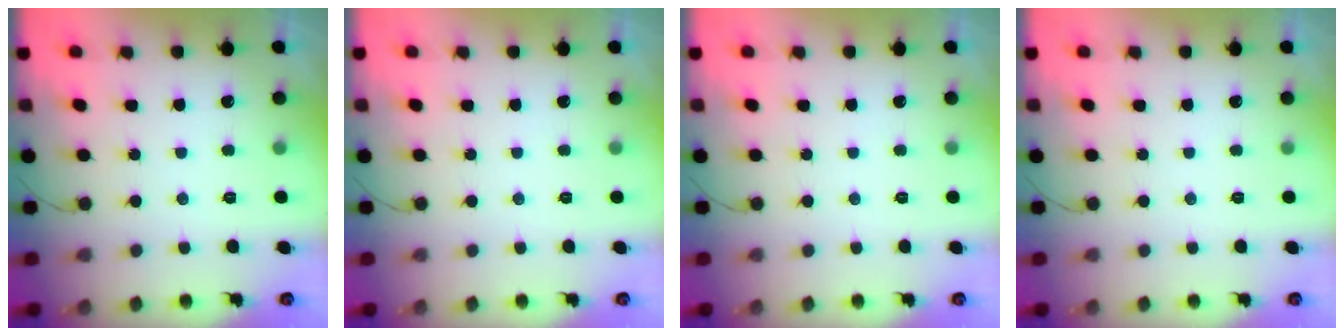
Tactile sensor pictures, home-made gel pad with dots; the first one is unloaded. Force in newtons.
{"total": 0.0}
{"total": 0.0}
{"total": 0.0}